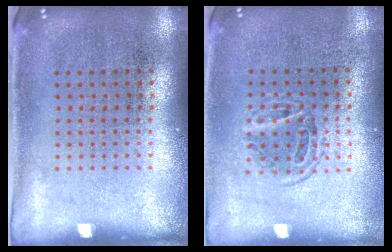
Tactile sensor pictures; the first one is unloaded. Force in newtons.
{"total": 1.2, "press": 1.0, "slide": 0.7}